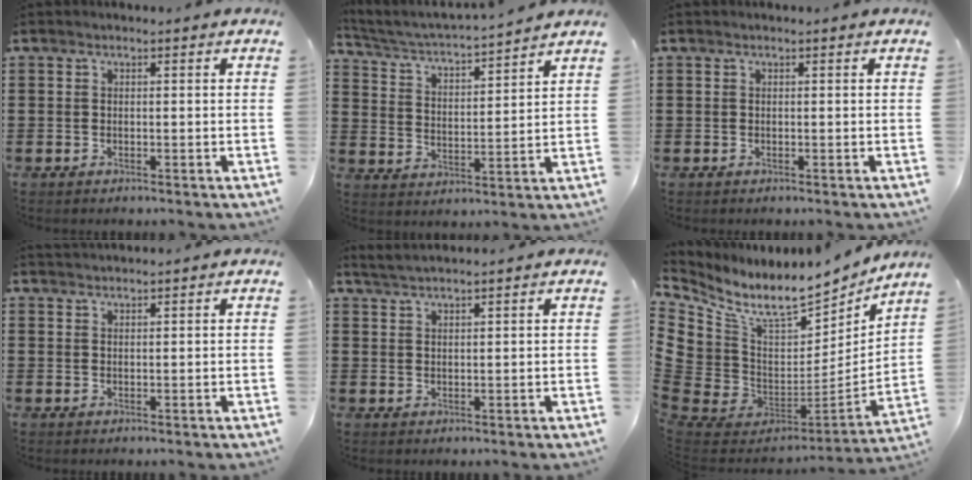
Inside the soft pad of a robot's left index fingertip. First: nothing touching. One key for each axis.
{"total": 3.3, "fx": 3.2, "fy": -0.3, "fz": 0.9, "tx": -0.036, "ty": -0.030, "tz": 0.044}
{"total": 0.0}
{"total": 1.4, "fx": 1.4, "fy": -0.1, "fz": 0.1, "tx": -0.003, "ty": 0.000, "tz": 0.028}
{"total": 2.1, "fx": 2.1, "fy": -0.3, "fz": 0.3, "tx": -0.010, "ty": 0.002, "tz": 0.041}
{"total": 9.5, "fx": 7.5, "fy": 5.1, "fz": 2.9, "tx": -0.104, "ty": -0.068, "tz": 0.132}